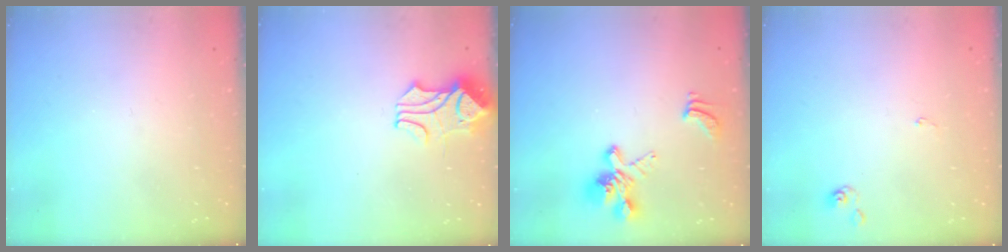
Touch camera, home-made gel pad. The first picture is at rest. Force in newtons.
{"total": 1.6, "press": 1.2, "slide": 1.0}
{"total": 5.6, "press": 5.4, "slide": 1.5}
{"total": 0.0}